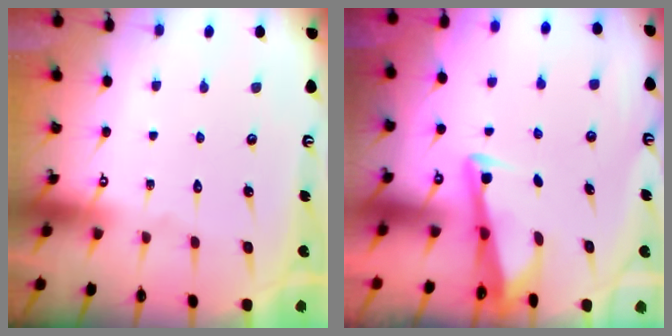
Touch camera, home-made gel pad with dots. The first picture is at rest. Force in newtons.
{"total": 3.0, "press": 3.0, "slide": 0.3}